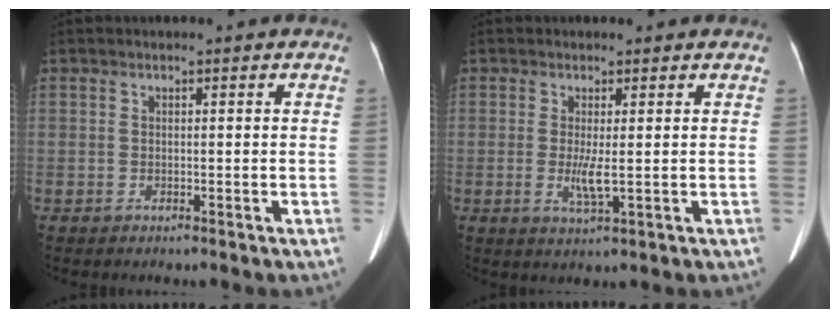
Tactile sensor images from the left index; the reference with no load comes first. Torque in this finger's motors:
{"motor_torque": [0.52, 0.05, 0.23, 0.10]}